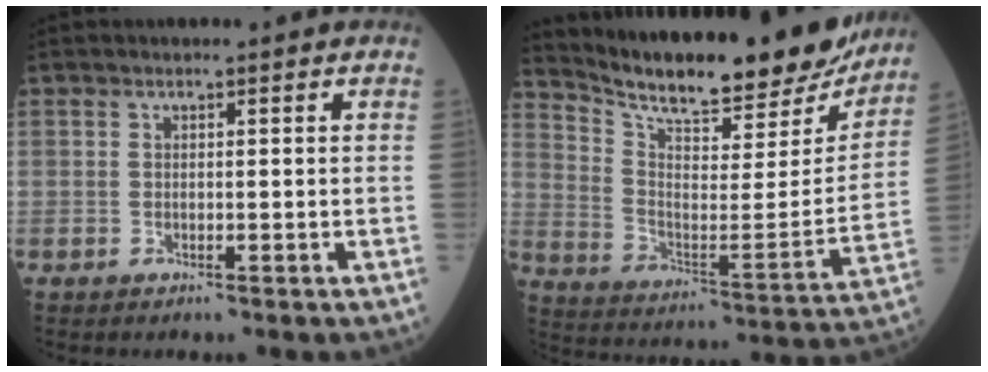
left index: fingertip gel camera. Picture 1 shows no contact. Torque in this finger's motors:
{"motor_torque": [0.16, -0.65, 0.81, 0.15]}